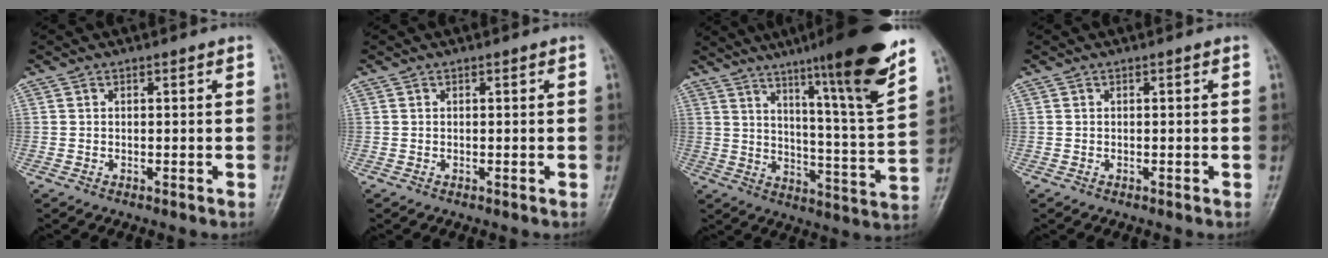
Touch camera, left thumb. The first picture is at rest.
{"total": 0.0}
{"total": 20.3, "force": [13.4, 0.8, 15.3], "torque": [-0.204, -0.065, 0.197]}
{"total": 0.0}